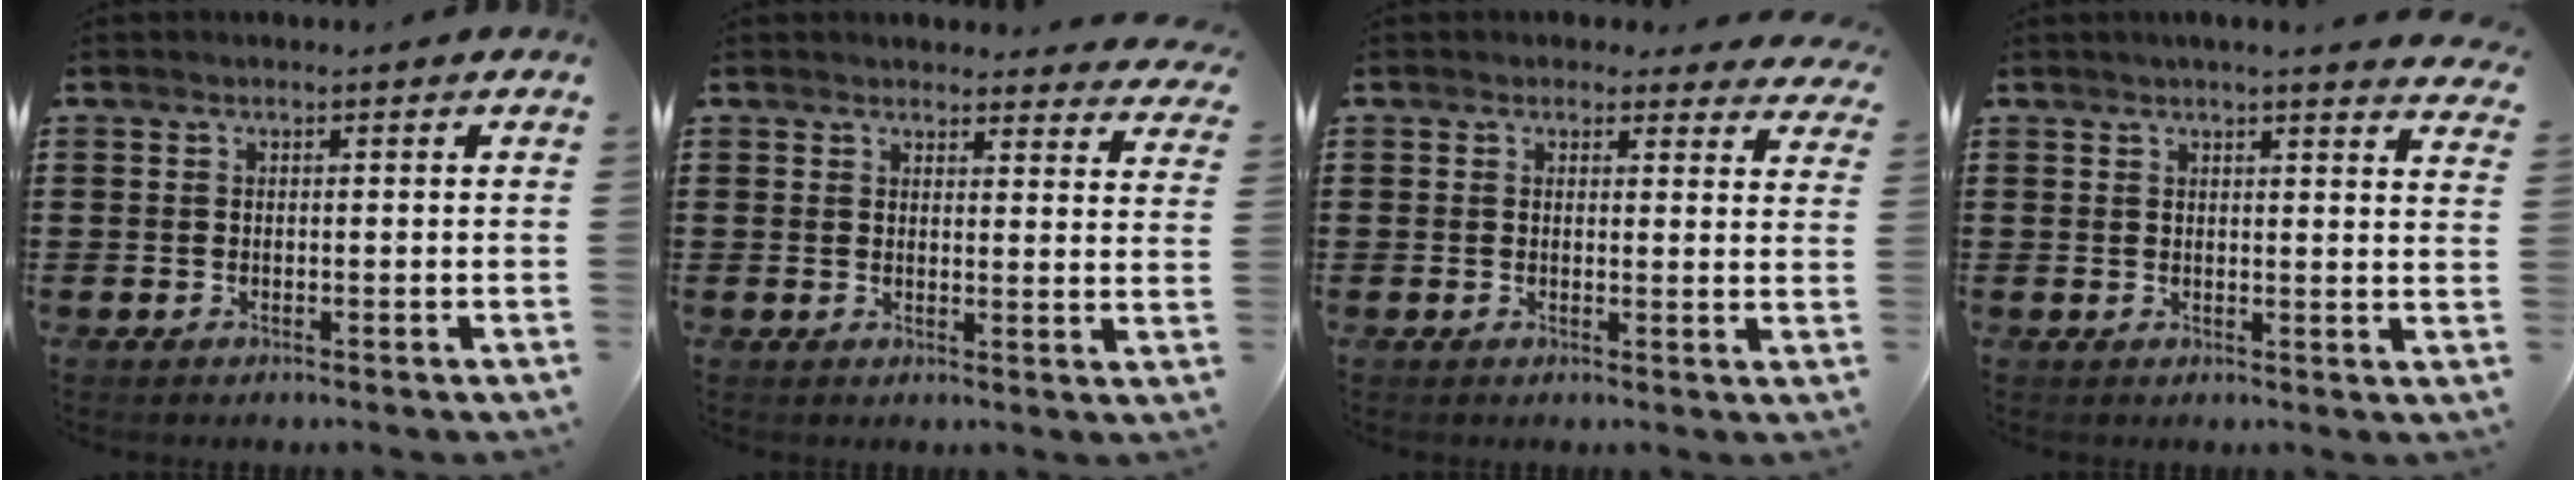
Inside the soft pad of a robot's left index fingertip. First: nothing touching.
{"total": 2.9, "force": [2.8, 0.4, 0.3], "torque": [-0.010, -0.015, 0.051]}
{"total": 2.0, "force": [1.8, 0.9, 0.4], "torque": [-0.006, -0.003, 0.030]}
{"total": 2.7, "force": [2.4, -0.5, 0.9], "torque": [-0.025, -0.009, 0.044]}